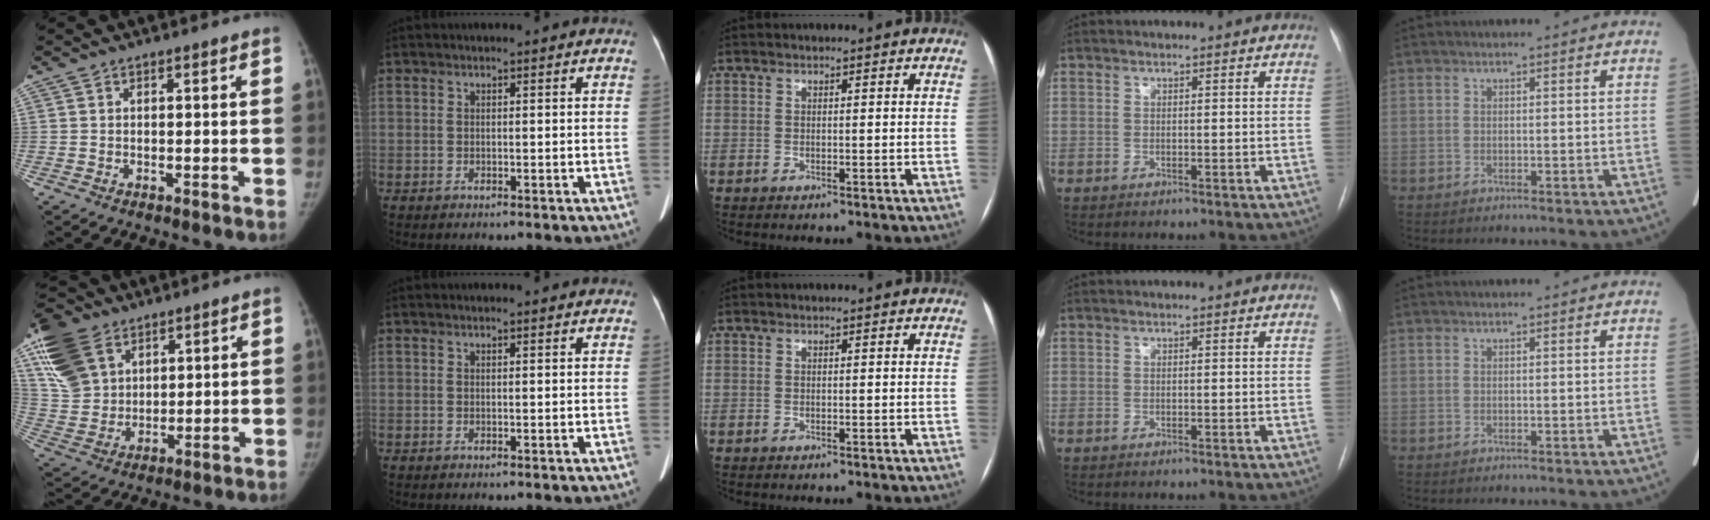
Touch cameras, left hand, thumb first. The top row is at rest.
{"thumb": {"total": 16.8, "force": [8.8, 11.3, 8.8], "torque": [-0.172, -0.011, 0.174]}, "index": {"total": 1.4, "force": [1.4, 0.1, 0.3], "torque": [-0.009, 0.005, 0.015]}}